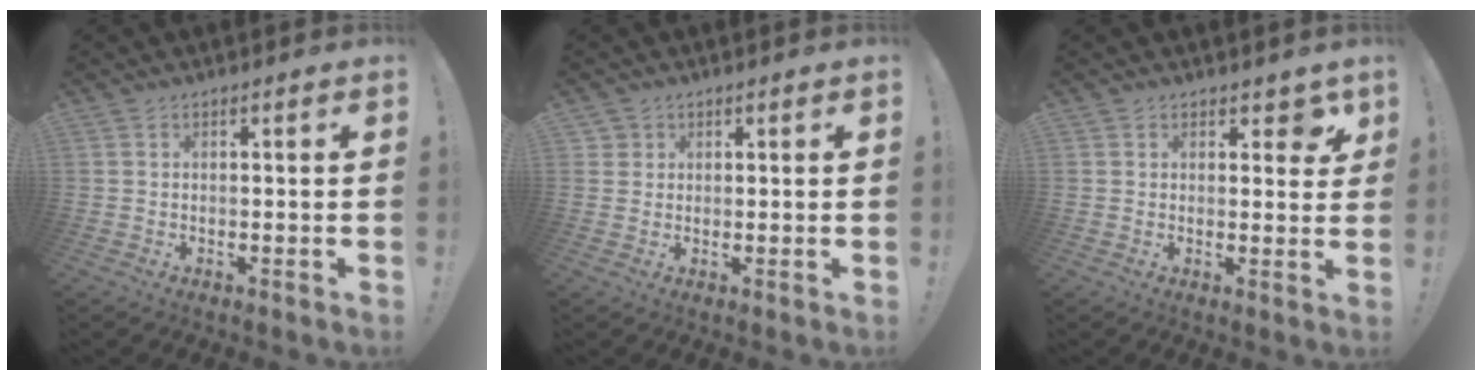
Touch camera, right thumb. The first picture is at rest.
{"total": 2.2, "force": [1.0, 1.9, 0.1], "torque": [-0.005, -0.003, 0.018]}
{"total": 3.6, "force": [2.4, 2.5, 1.2], "torque": [0.001, -0.013, 0.040]}